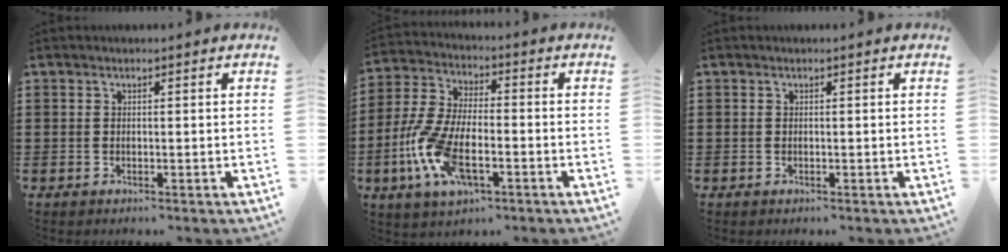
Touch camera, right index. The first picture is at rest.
{"total": 10.4, "force": [-3.8, 4.5, 8.6], "torque": [-0.220, -0.013, -0.078]}
{"total": 0.0}